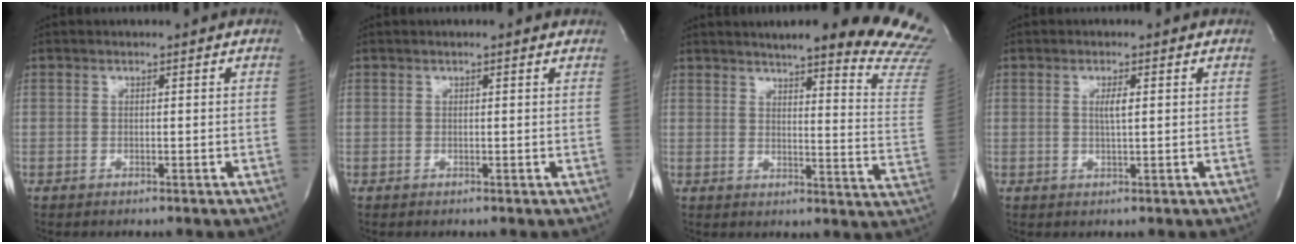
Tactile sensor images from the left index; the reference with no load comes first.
{"total": 1.1, "force": [0.8, 0.1, 0.7], "torque": [-0.011, 0.007, 0.005]}
{"total": 23.2, "force": [20.0, 1.7, 11.6], "torque": [-0.124, -0.097, 0.215]}
{"total": 1.8, "force": [0.0, 0.0, 1.8], "torque": [-0.035, -0.005, -0.001]}